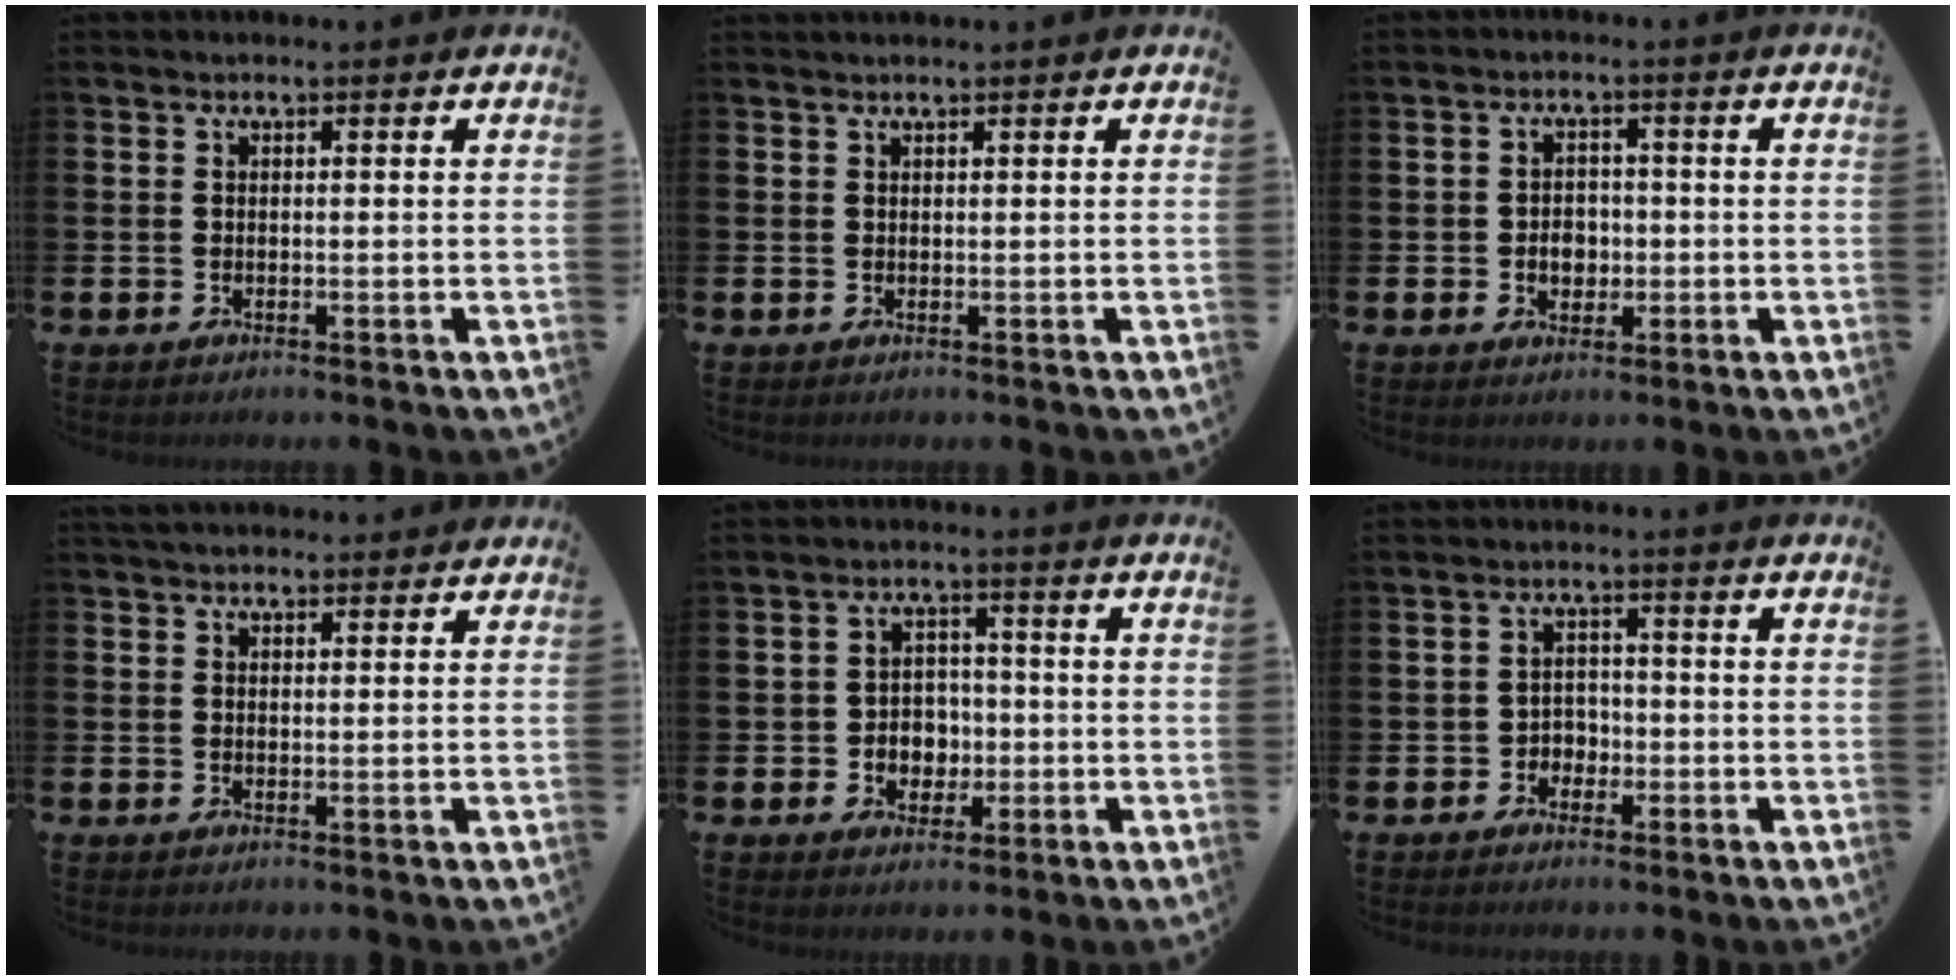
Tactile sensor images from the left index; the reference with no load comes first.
{"total": 0.5, "force": [0.5, -0.1, 0.1], "torque": [0.001, -0.001, 0.010]}
{"total": 3.3, "force": [-0.5, 2.7, 1.9], "torque": [-0.022, -0.001, -0.019]}
{"total": 2.4, "force": [2.2, 0.6, 0.5], "torque": [0.000, -0.005, 0.038]}
{"total": 3.8, "force": [-0.4, 3.6, 1.2], "torque": [-0.025, 0.002, -0.017]}
{"total": 2.6, "force": [-1.4, 2.1, 0.6], "torque": [-0.015, 0.006, -0.033]}